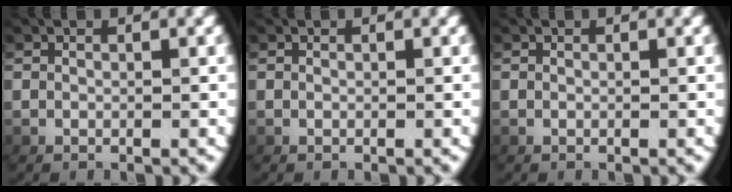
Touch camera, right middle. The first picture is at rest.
{"total": 0.0}
{"total": 0.0}